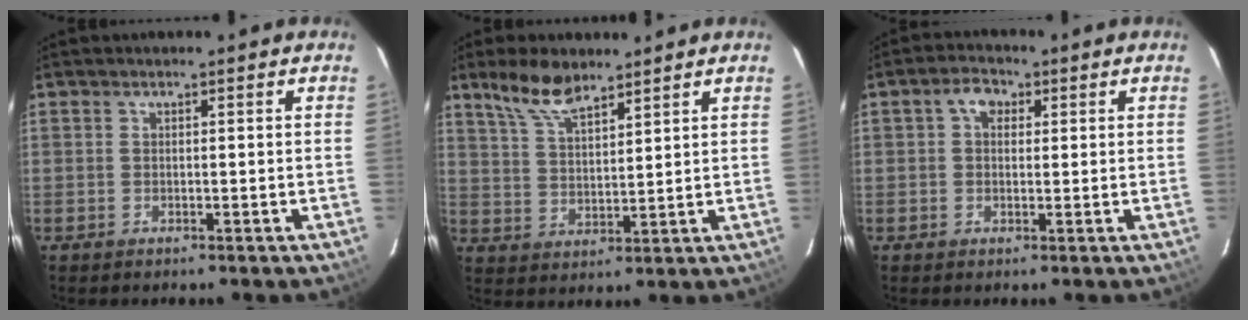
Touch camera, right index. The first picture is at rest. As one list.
[{"total": 8.2, "force": [6.3, 2.8, 4.3], "torque": [-0.084, 0.011, 0.127]}, {"total": 3.5, "force": [0.9, 2.7, 2.0], "torque": [-0.033, 0.016, 0.014]}]